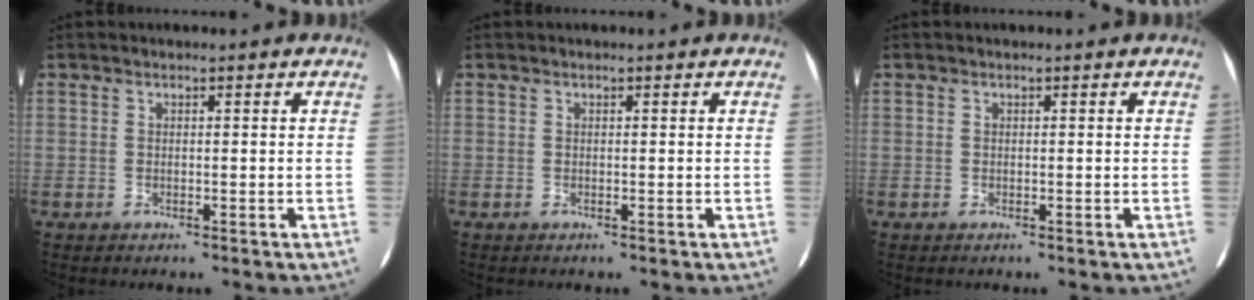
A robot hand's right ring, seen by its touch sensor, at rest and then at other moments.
{"total": 0.0}
{"total": 0.0}